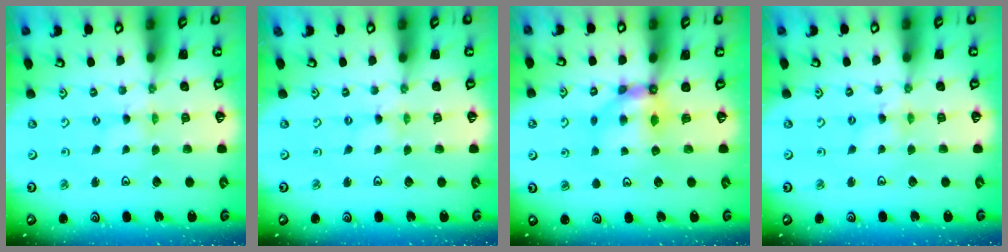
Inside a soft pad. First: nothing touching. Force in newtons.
{"total": 0.0}
{"total": 6.9, "press": 6.9, "slide": 0.2}
{"total": 2.3, "press": 2.3, "slide": 0.3}